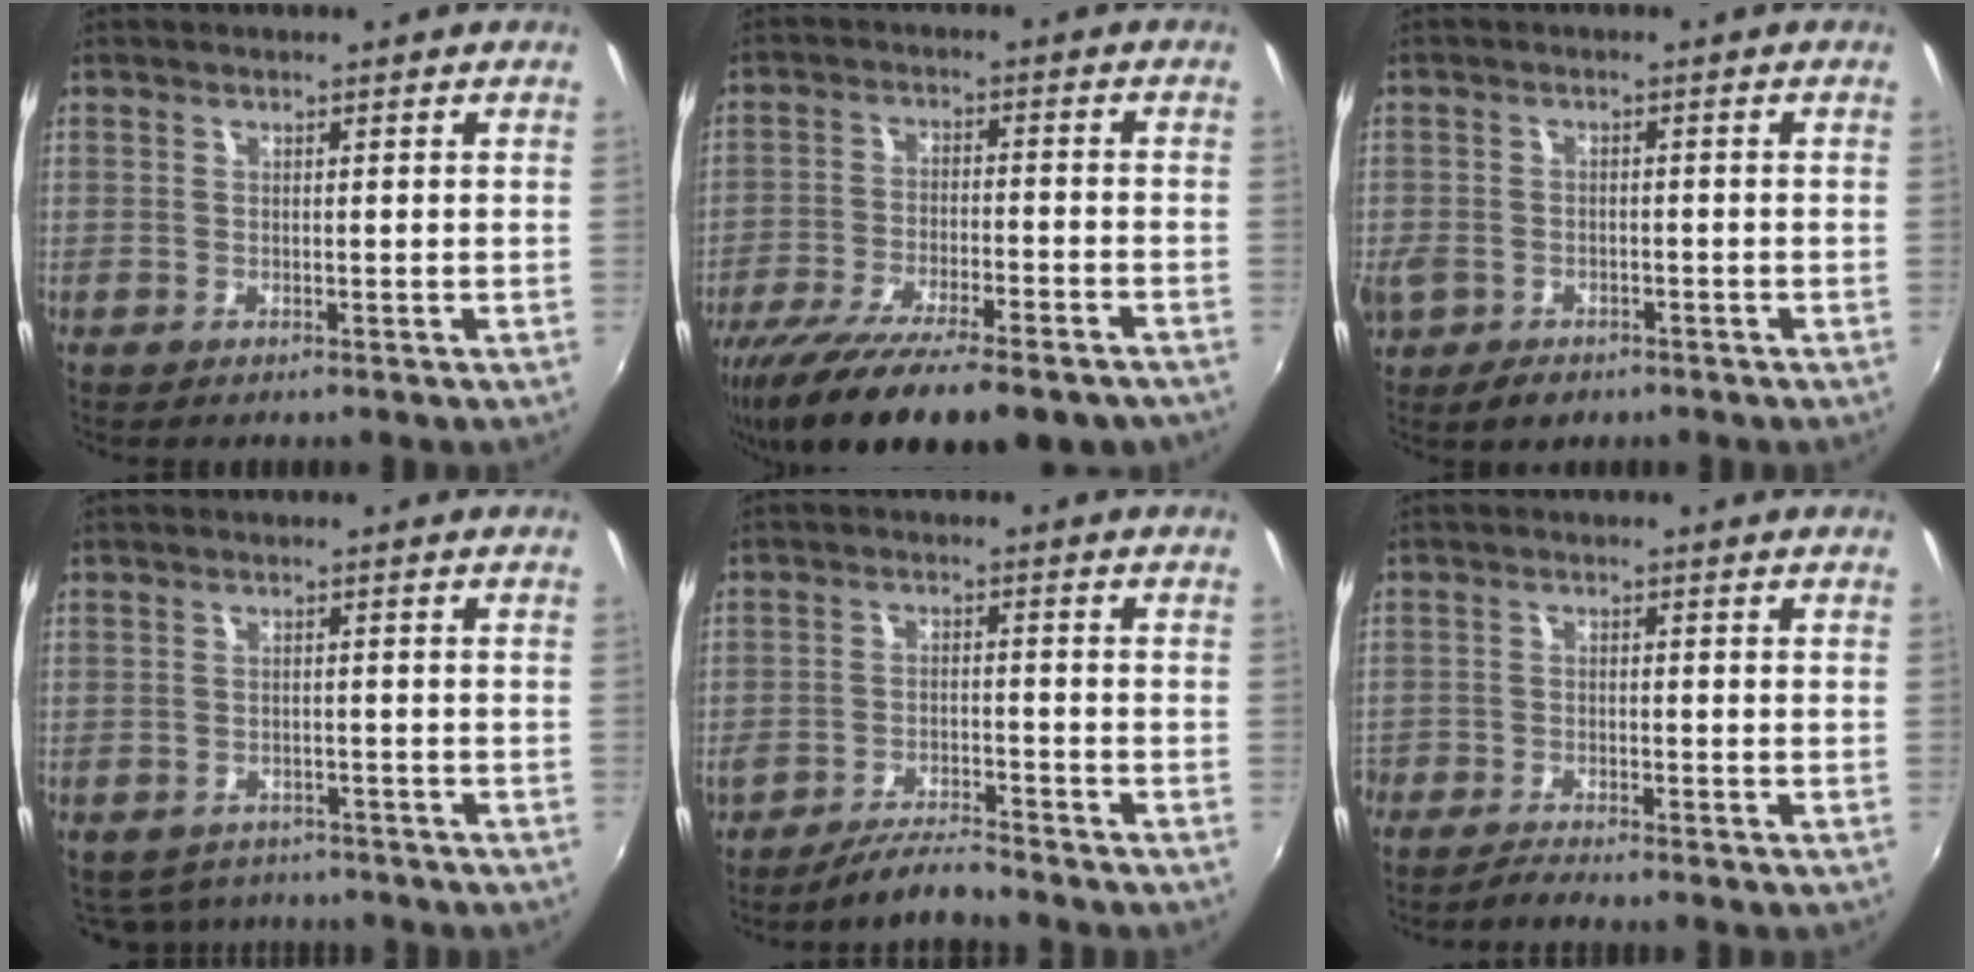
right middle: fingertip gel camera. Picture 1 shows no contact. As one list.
[{"total": 22.5, "force": [-17.2, 6.1, 13.1], "torque": [-0.244, -0.059, -0.261]}, {"total": 7.9, "force": [-3.8, 5.9, 3.8], "torque": [-0.103, -0.013, -0.061]}, {"total": 7.1, "force": [-6.1, 3.2, 1.5], "torque": [-0.044, -0.010, -0.087]}, {"total": 5.3, "force": [-5.0, 0.3, 1.6], "torque": [-0.049, -0.002, -0.089]}, {"total": 2.7, "force": [-2.7, 0.3, 0.2], "torque": [-0.020, -0.008, -0.059]}]